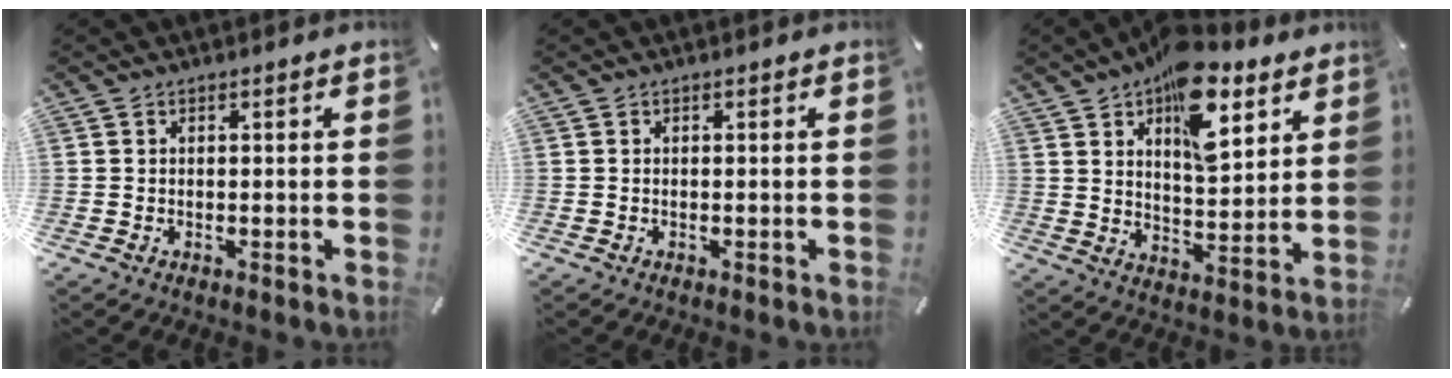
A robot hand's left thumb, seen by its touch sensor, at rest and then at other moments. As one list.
[{"total": 0.0}, {"total": 16.0, "force": [9.2, 8.0, 10.4], "torque": [-0.143, -0.047, 0.156]}]